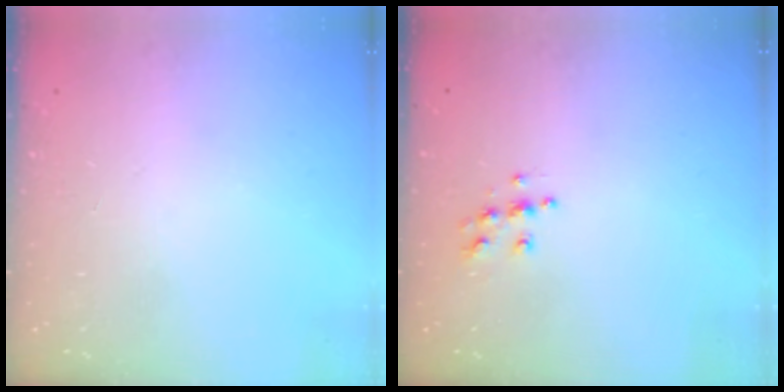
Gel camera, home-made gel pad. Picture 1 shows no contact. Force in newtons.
{"total": 6.4, "press": 6.4, "slide": 0.3}